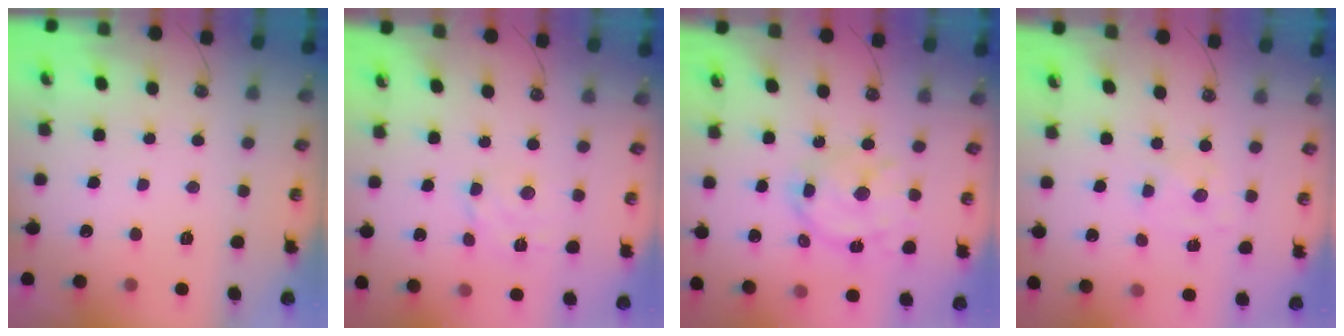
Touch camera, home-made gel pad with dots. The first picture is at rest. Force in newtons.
{"total": 3.8, "press": 3.8, "slide": 0.5}
{"total": 14.2, "press": 14.1, "slide": 1.2}
{"total": 0.8, "press": 0.8, "slide": 0.2}